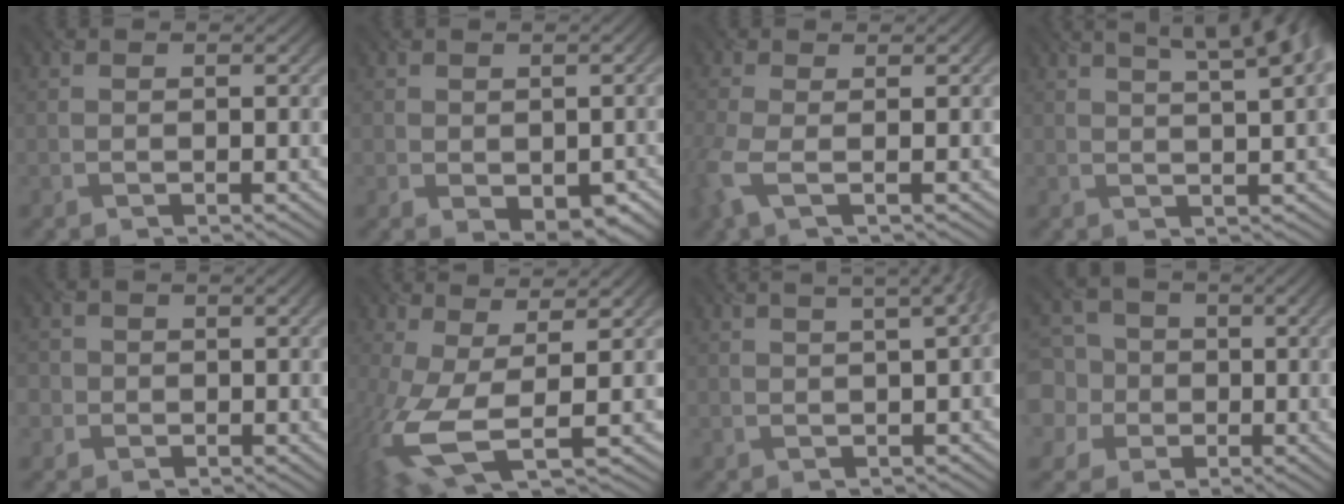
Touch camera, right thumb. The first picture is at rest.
{"total": 4.0, "force": [-1.6, 2.5, 2.7], "torque": [-0.041, -0.020, -0.013]}
{"total": 4.2, "force": [-0.9, 1.3, 3.9], "torque": [-0.101, -0.003, -0.023]}
{"total": 8.4, "force": [4.4, 2.1, 6.8], "torque": [-0.073, 0.032, 0.046]}
{"total": 1.9, "force": [-0.7, 1.8, -0.2], "torque": [0.006, -0.002, -0.016]}
{"total": 9.9, "force": [-2.3, 3.1, 9.1], "torque": [-0.212, -0.012, -0.038]}
{"total": 6.5, "force": [2.0, 2.1, 5.8], "torque": [-0.046, 0.035, 0.006]}
{"total": 8.1, "force": [-0.6, 7.8, 2.1], "torque": [-0.091, 0.002, -0.041]}